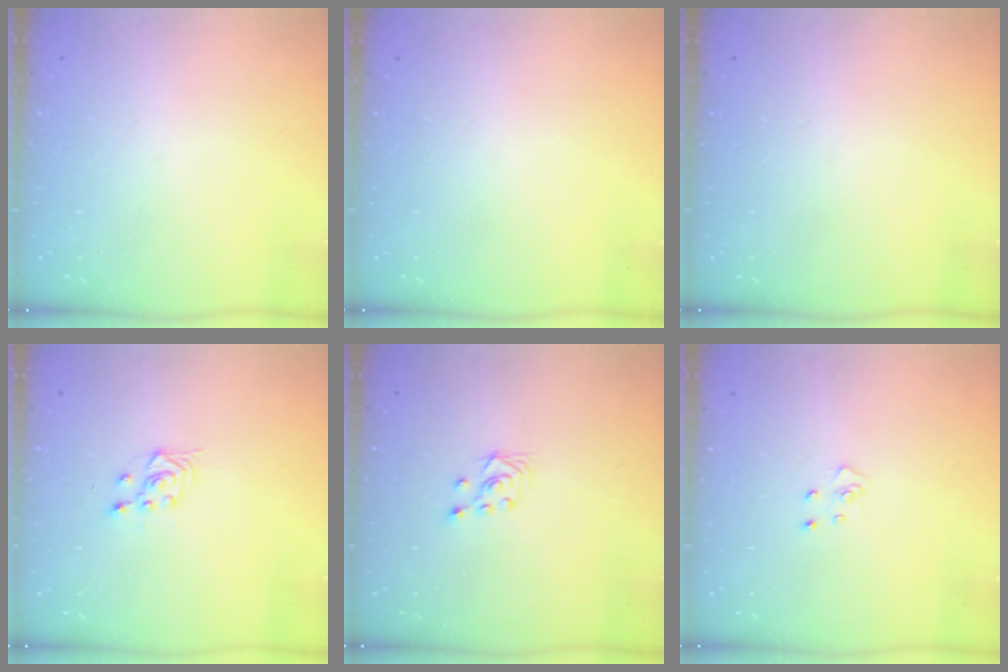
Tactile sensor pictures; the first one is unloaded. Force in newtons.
{"total": 0.0}
{"total": 0.0}
{"total": 3.0, "press": 2.6, "slide": 1.3}
{"total": 2.8, "press": 2.6, "slide": 1.1}
{"total": 3.9, "press": 3.8, "slide": 0.4}